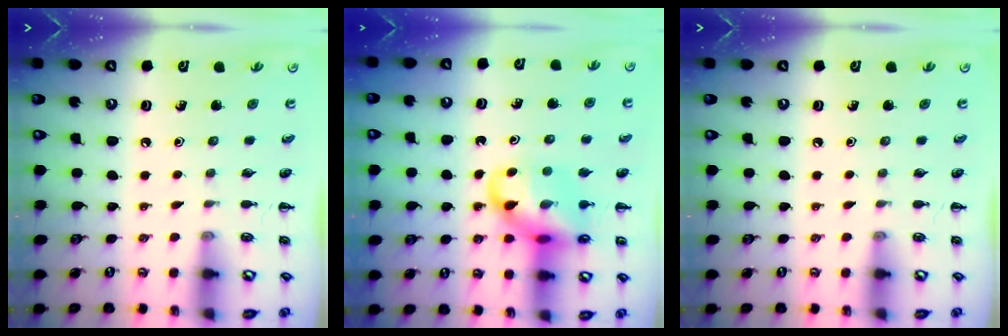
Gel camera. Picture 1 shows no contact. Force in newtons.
{"total": 14.6, "press": 14.5, "slide": 1.8}
{"total": 0.0}